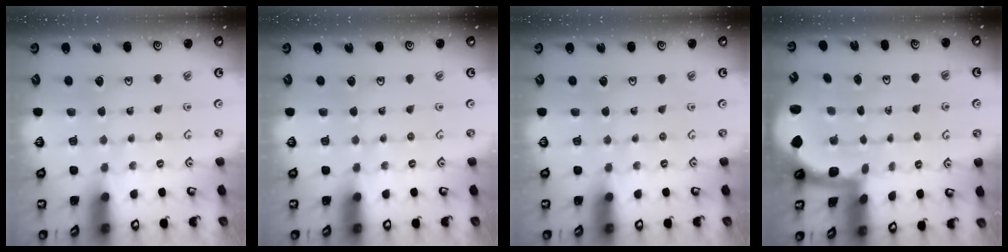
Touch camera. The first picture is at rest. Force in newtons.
{"total": 0.0}
{"total": 0.0}
{"total": 1.5, "press": 1.5, "slide": 0.2}